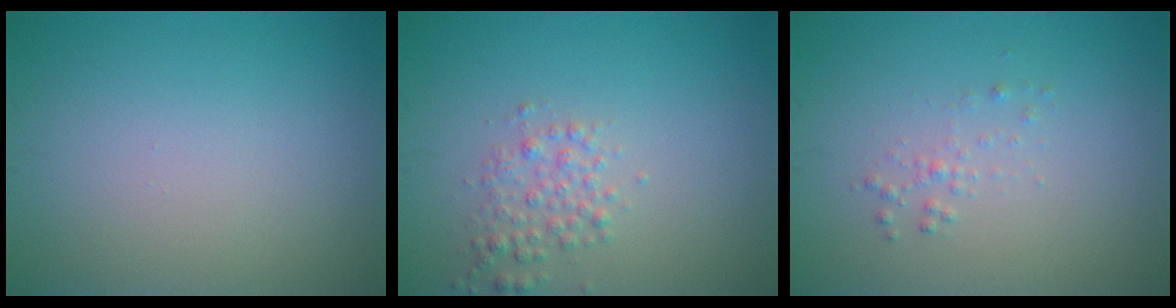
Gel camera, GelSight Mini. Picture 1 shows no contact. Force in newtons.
{"total": 2.0, "press": 2.0, "slide": 0.1}
{"total": 0.9, "press": 0.9, "slide": 0.0}